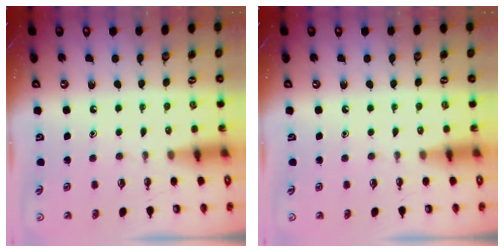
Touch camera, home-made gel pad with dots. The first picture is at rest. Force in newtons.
{"total": 0.0}